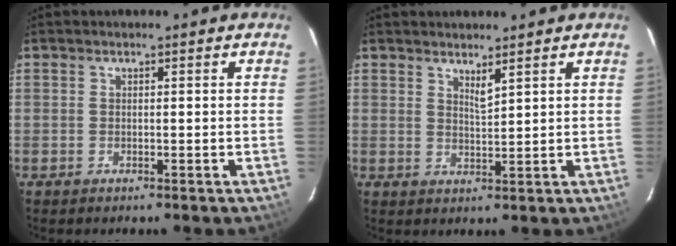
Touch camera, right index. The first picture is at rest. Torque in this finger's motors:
{"motor_torque": [0.05, 0.24, 0.00, 0.00]}